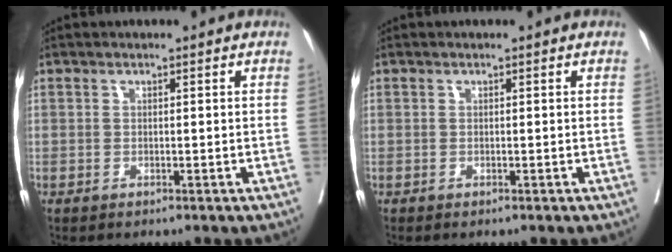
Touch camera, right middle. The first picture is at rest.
{"total": 0.0}